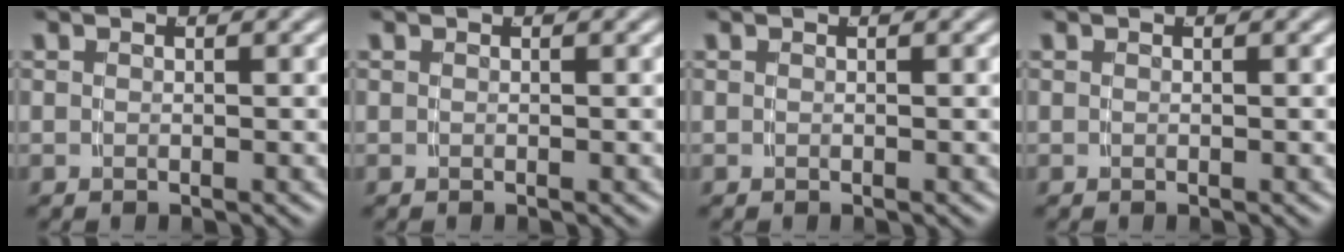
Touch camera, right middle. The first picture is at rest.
{"total": 0.0}
{"total": 0.0}
{"total": 0.0}